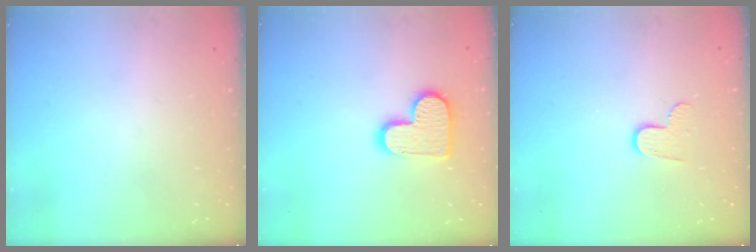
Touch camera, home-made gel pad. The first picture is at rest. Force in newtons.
{"total": 13.1, "press": 13.1, "slide": 0.8}
{"total": 5.8, "press": 5.8, "slide": 0.3}